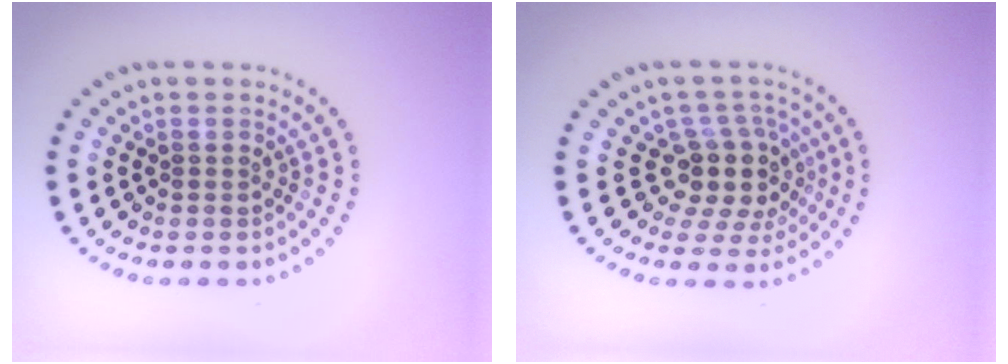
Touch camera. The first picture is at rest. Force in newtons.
{"total": 4.2, "press": 3.3, "slide": 2.7}